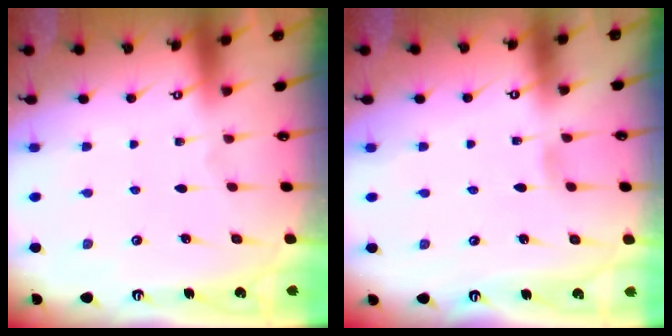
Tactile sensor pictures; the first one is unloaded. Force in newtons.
{"total": 2.7, "press": 2.7, "slide": 0.3}